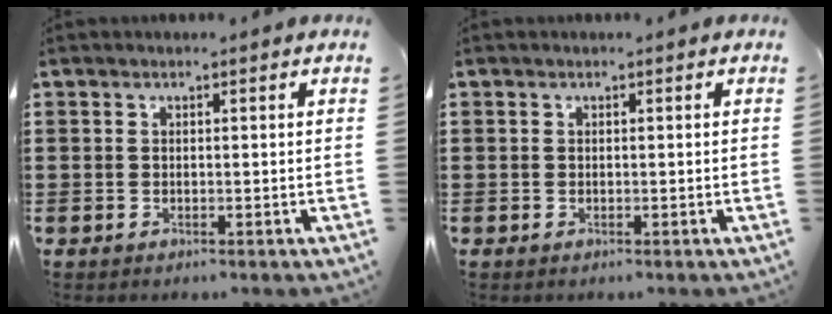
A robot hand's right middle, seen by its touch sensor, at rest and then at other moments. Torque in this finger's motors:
{"motor_torque": [-1.18, -0.95, 0.00, -0.01]}